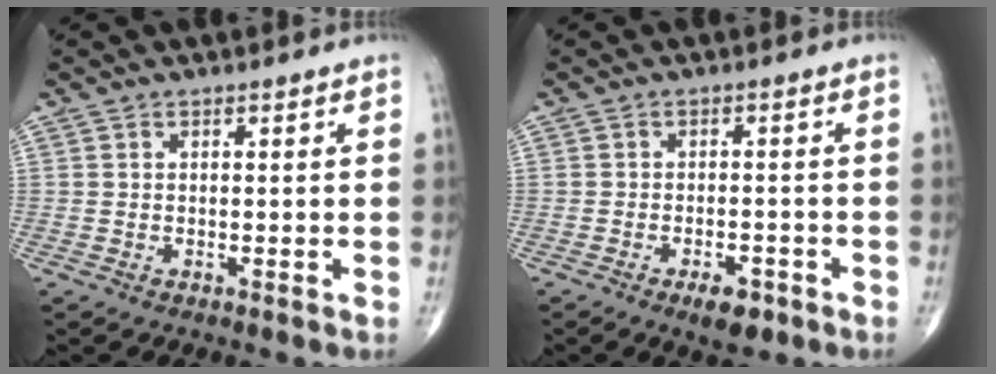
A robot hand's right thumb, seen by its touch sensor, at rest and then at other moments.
{"total": 4.5, "force": [-2.6, 2.0, 3.0], "torque": [-0.039, 0.007, -0.036]}